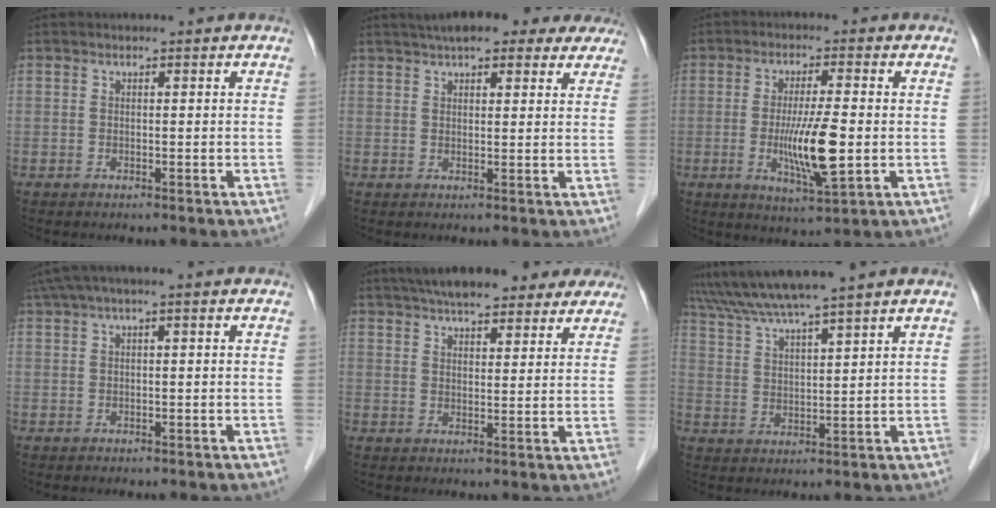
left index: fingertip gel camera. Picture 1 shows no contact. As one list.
[{"total": 15.0, "force": [12.6, 4.5, 6.8], "torque": [-0.080, 0.042, 0.155]}, {"total": 8.7, "force": [-1.2, 0.7, 8.6], "torque": [-0.160, -0.021, -0.023]}, {"total": 3.0, "force": [1.1, 0.3, 2.8], "torque": [-0.063, 0.028, 0.025]}, {"total": 15.8, "force": [13.0, 4.7, 7.7], "torque": [-0.112, 0.040, 0.172]}, {"total": 9.6, "force": [8.2, -1.8, 4.6], "torque": [-0.085, 0.014, 0.147]}]